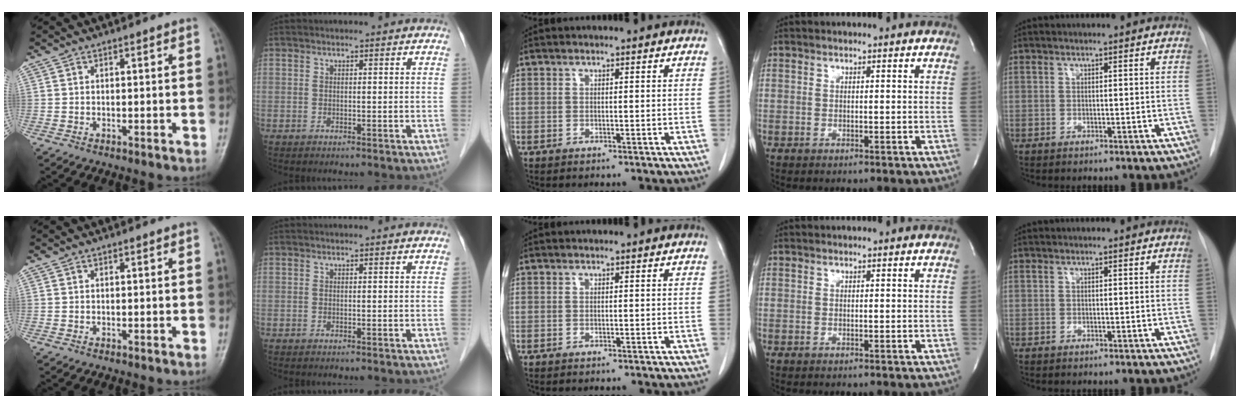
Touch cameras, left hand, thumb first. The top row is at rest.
{}